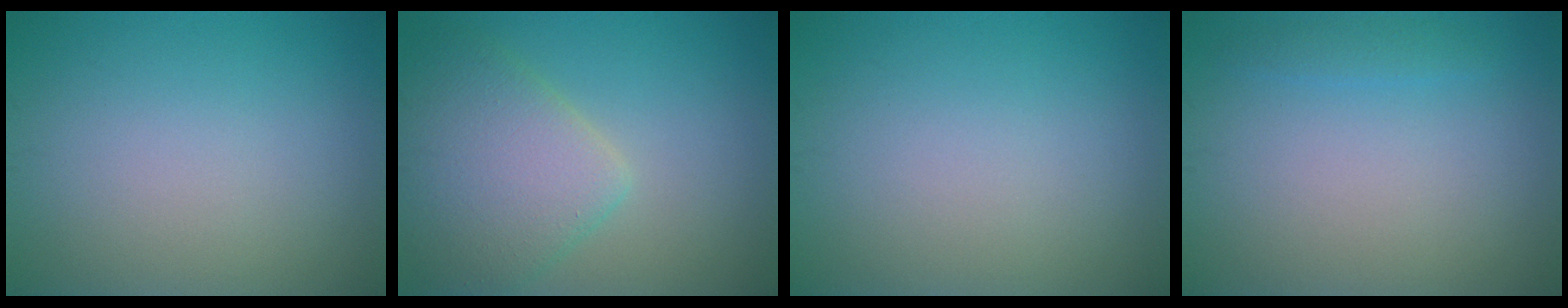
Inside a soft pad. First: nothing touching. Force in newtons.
{"total": 5.9, "press": 5.9, "slide": 0.3}
{"total": 0.0}
{"total": 1.0, "press": 1.0, "slide": 0.1}